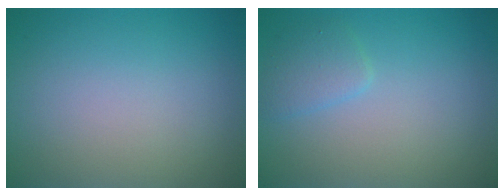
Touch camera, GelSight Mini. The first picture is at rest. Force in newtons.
{"total": 1.7, "press": 1.7, "slide": 0.0}